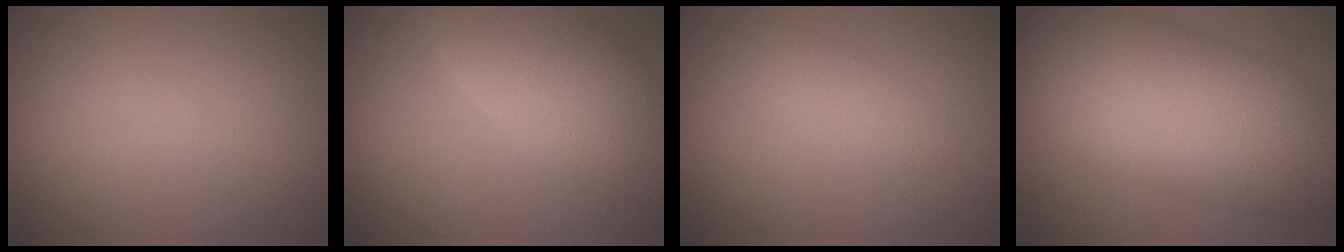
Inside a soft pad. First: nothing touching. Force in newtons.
{"total": 6.9, "press": 6.9, "slide": 0.9}
{"total": 1.5, "press": 1.5, "slide": 0.0}
{"total": 12.1, "press": 12.1, "slide": 0.4}